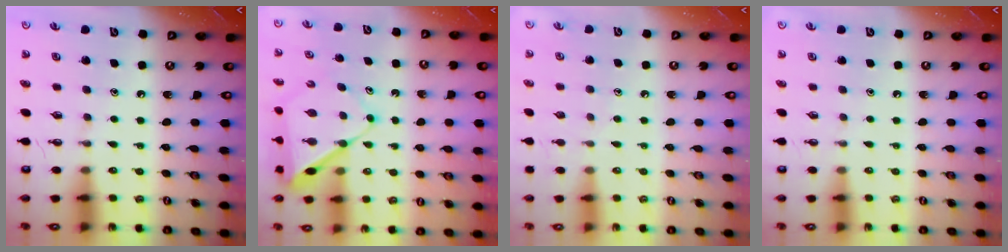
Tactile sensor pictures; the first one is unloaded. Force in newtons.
{"total": 9.0, "press": 9.0, "slide": 0.8}
{"total": 4.3, "press": 4.3, "slide": 0.5}
{"total": 0.0}